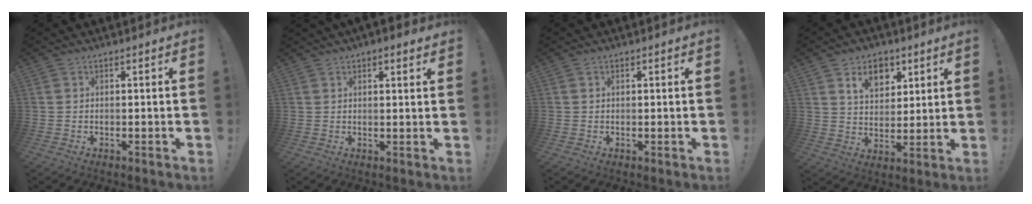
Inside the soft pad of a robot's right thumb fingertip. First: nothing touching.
{"total": 2.2, "force": [1.6, 1.1, 1.0], "torque": [-0.006, -0.006, 0.028]}
{"total": 0.7, "force": [0.4, 0.5, 0.3], "torque": [-0.008, 0.003, 0.007]}
{"total": 11.2, "force": [6.3, 7.9, 4.8], "torque": [-0.060, -0.030, 0.117]}